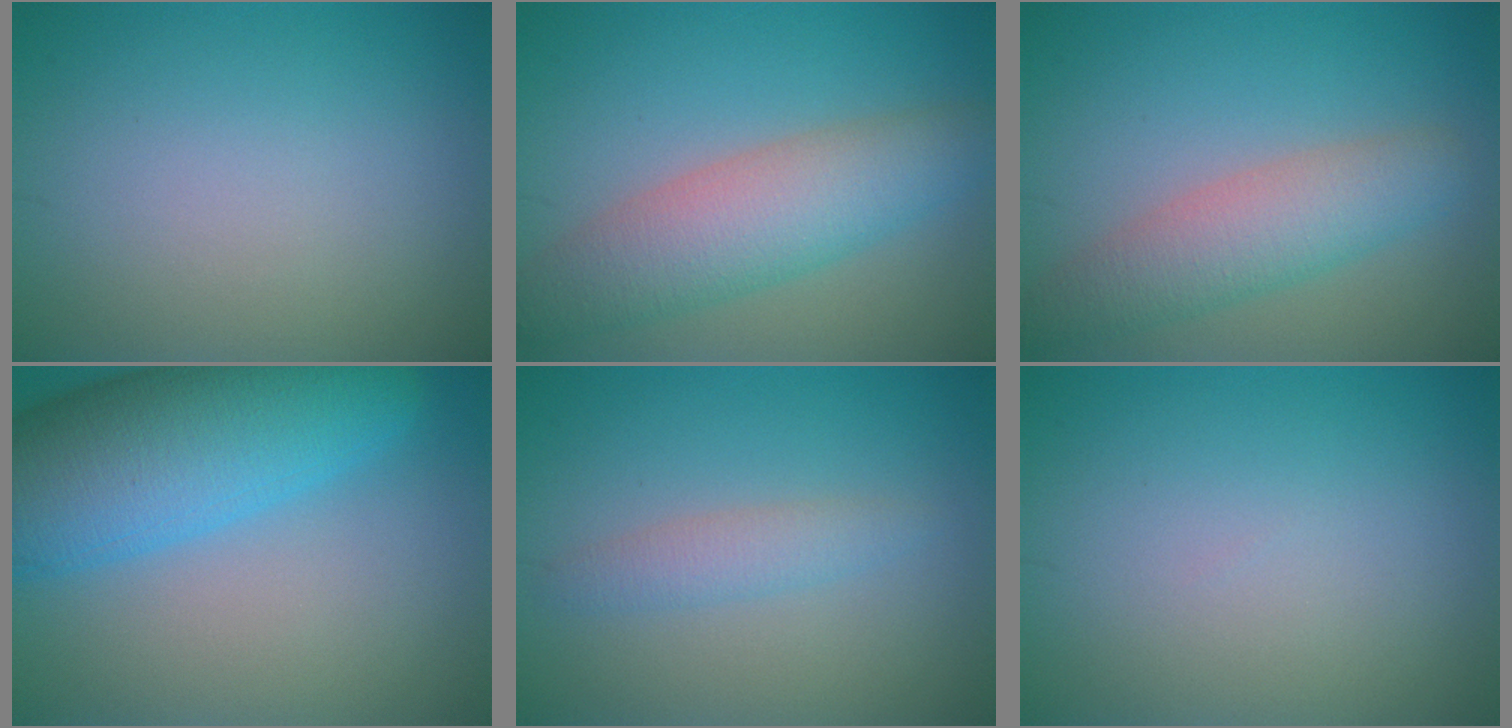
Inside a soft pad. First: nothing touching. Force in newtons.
{"total": 6.3, "press": 6.3, "slide": 0.4}
{"total": 4.7, "press": 4.6, "slide": 0.3}
{"total": 11.9, "press": 11.9, "slide": 0.6}
{"total": 2.0, "press": 2.0, "slide": 0.0}
{"total": 0.0}